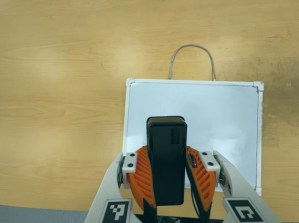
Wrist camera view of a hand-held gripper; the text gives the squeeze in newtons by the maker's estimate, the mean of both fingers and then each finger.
{"total": 6.2, "left": 5.2, "right": 7.2}